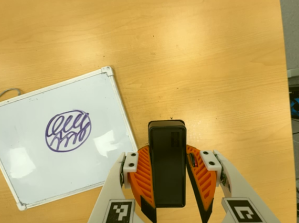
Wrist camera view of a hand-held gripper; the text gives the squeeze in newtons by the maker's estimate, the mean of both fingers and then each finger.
{"total": 7.5, "left": 6.5, "right": 8.6}